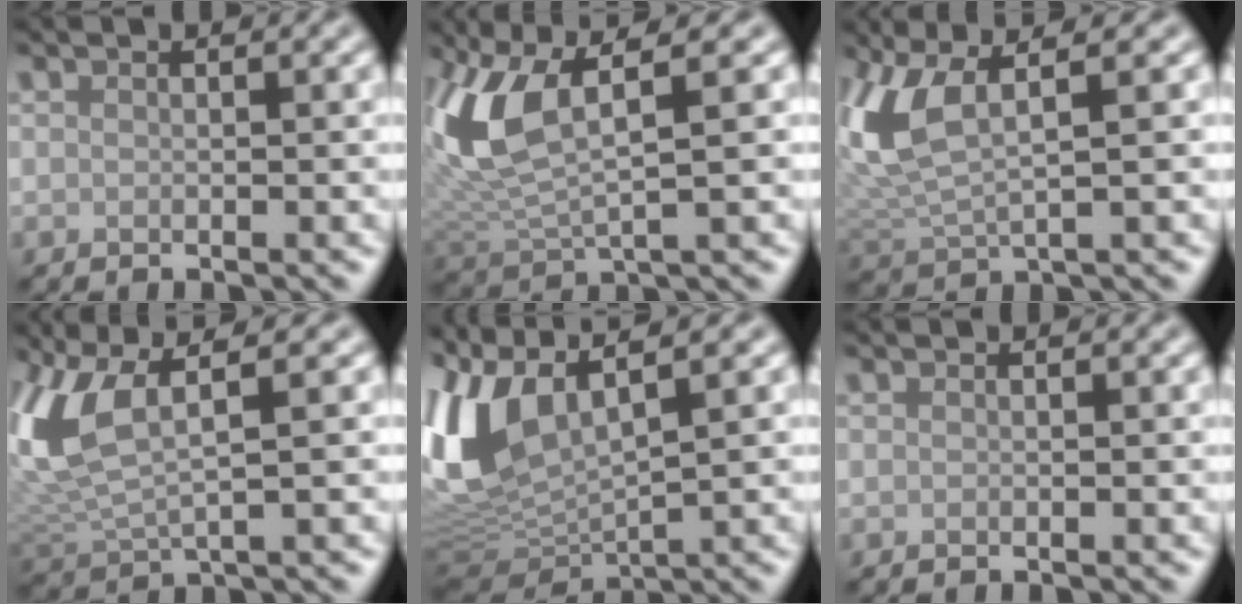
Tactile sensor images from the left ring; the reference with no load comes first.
{"total": 6.5, "force": [2.4, 2.2, 5.6], "torque": [-0.138, -0.001, 0.052]}
{"total": 5.6, "force": [2.5, 1.7, 4.7], "torque": [-0.120, 0.003, 0.054]}
{"total": 6.3, "force": [2.8, 2.2, 5.3], "torque": [-0.136, 0.003, 0.058]}
{"total": 9.9, "force": [3.9, 4.0, 8.2], "torque": [-0.213, 0.010, 0.076]}
{"total": 0.0}